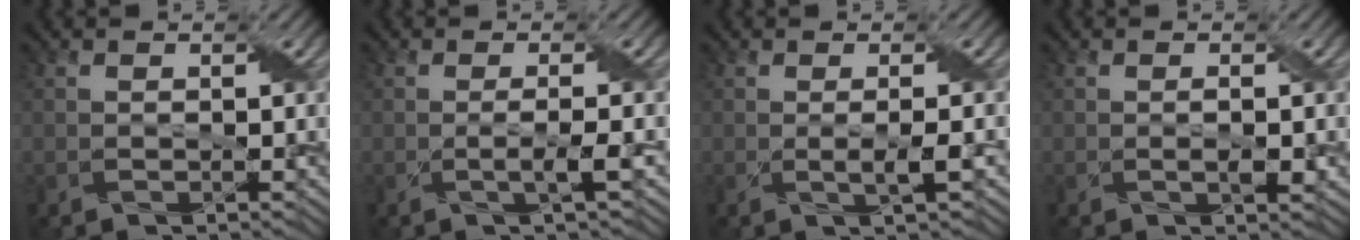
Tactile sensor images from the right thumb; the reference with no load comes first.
{"total": 2.3, "force": [-0.4, 0.2, 2.3], "torque": [-0.044, 0.003, -0.012]}
{"total": 2.1, "force": [-0.1, 0.2, 2.1], "torque": [-0.041, 0.004, -0.003]}
{"total": 1.6, "force": [-0.2, 0.5, 1.6], "torque": [-0.028, -0.001, 0.000]}